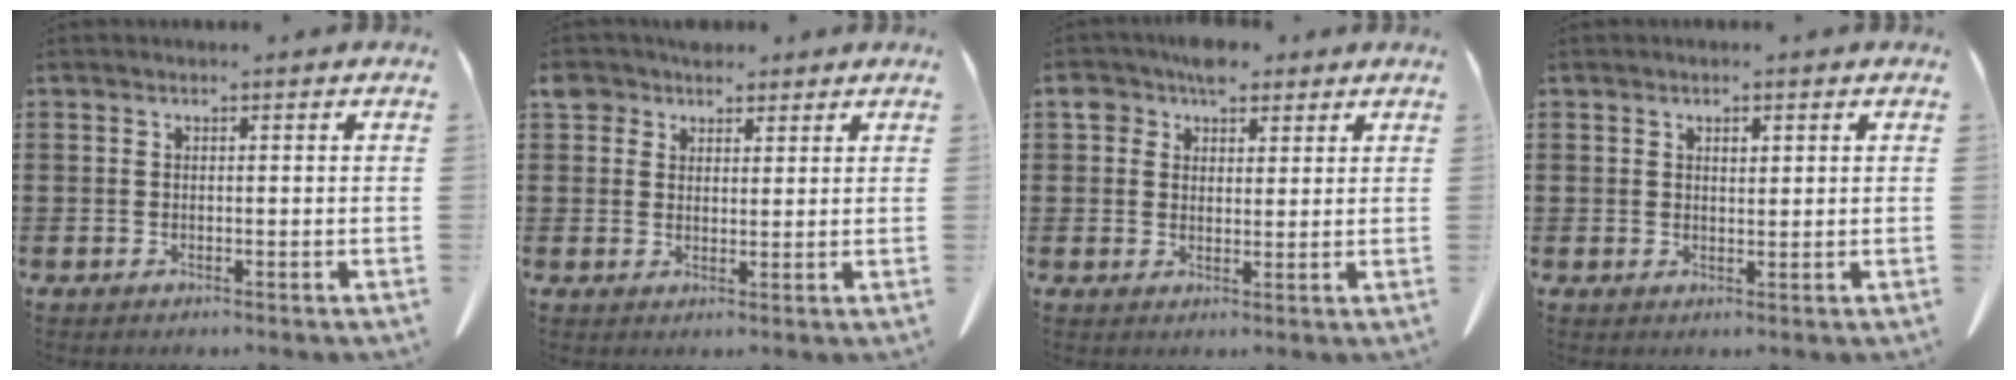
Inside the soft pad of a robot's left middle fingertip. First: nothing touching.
{"total": 4.1, "force": [3.1, 2.6, 0.8], "torque": [-0.022, 0.007, 0.056]}
{"total": 5.9, "force": [3.9, 3.6, 2.6], "torque": [-0.050, 0.010, 0.070]}
{"total": 1.1, "force": [0.7, 0.5, 0.7], "torque": [-0.008, 0.001, 0.010]}